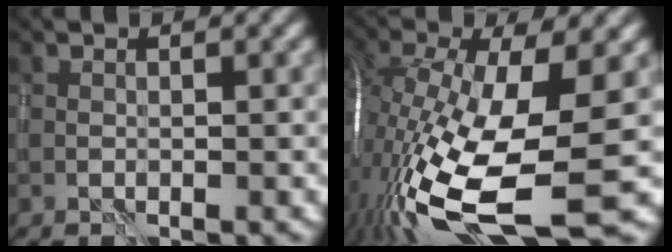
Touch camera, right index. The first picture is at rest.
{"total": 17.1, "force": [-4.2, 5.8, 15.5], "torque": [-0.316, -0.050, -0.066]}